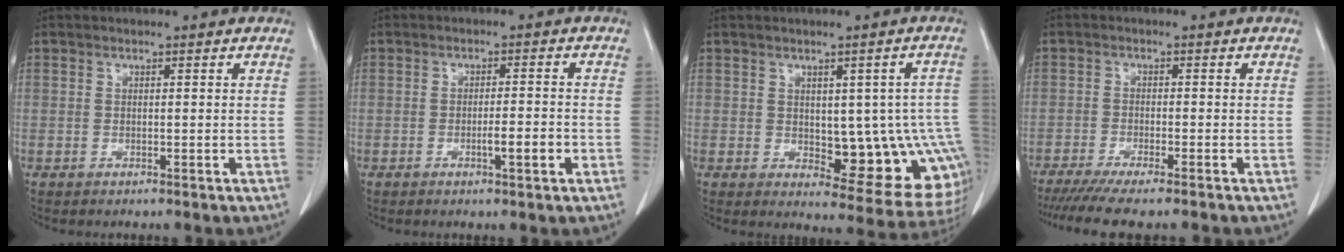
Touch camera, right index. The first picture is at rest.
{"total": 3.6, "force": [-1.3, 0.2, 3.4], "torque": [-0.052, -0.002, -0.020]}
{"total": 13.1, "force": [-1.2, 5.6, 11.8], "torque": [-0.104, 0.012, 0.002]}
{"total": 8.7, "force": [-7.4, 0.3, 4.7], "torque": [-0.063, -0.020, -0.117]}